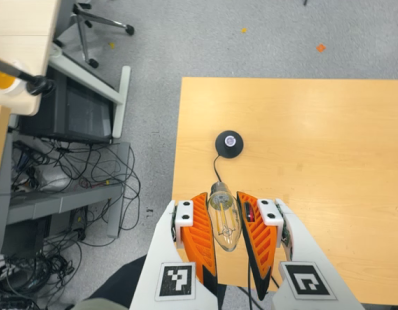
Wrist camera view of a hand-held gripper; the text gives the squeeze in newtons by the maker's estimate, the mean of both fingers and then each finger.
{"total": 19.7, "left": 21.1, "right": 18.2}